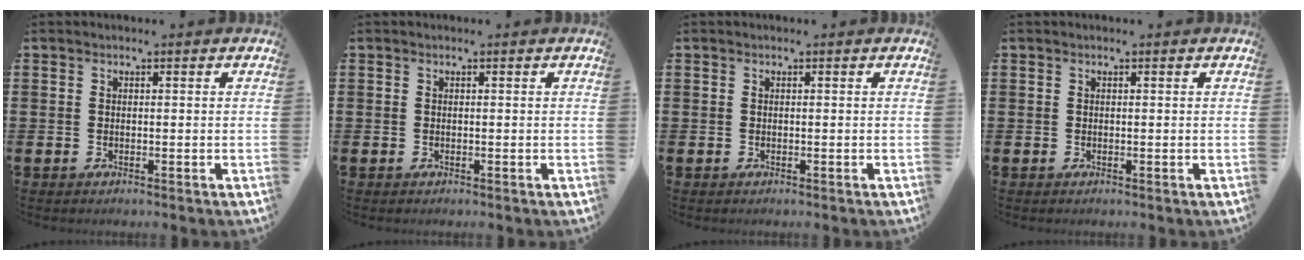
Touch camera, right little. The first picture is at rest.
{"total": 0.0}
{"total": 0.0}
{"total": 0.0}